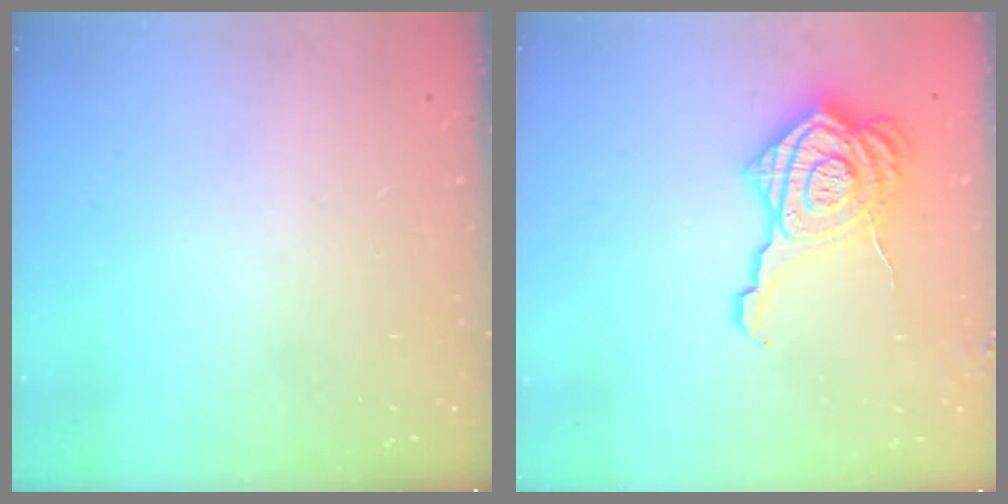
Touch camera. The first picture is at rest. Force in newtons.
{"total": 15.8, "press": 15.8, "slide": 1.2}